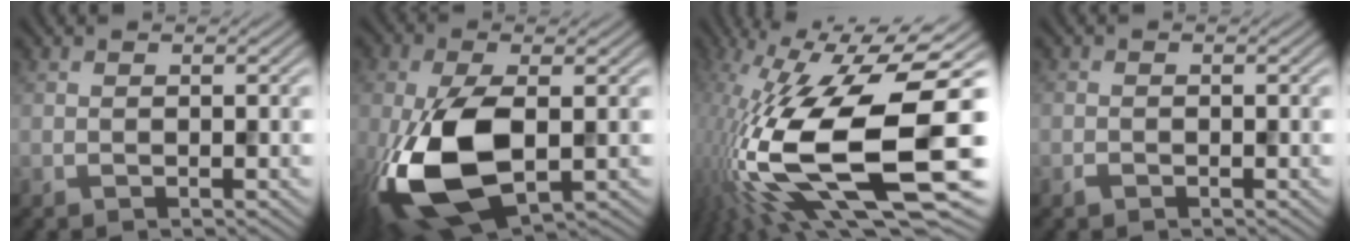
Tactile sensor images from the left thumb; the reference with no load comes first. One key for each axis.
{"total": 14.2, "fx": -2.8, "fy": 7.6, "fz": 11.6, "tx": -0.280, "ty": -0.022, "tz": -0.045}
{"total": 19.9, "fx": -3.9, "fy": 7.7, "fz": 17.9, "tx": -0.347, "ty": -0.039, "tz": -0.058}
{"total": 0.5, "fx": -0.5, "fy": 0.2, "fz": -0.1, "tx": 0.005, "ty": 0.000, "tz": -0.007}